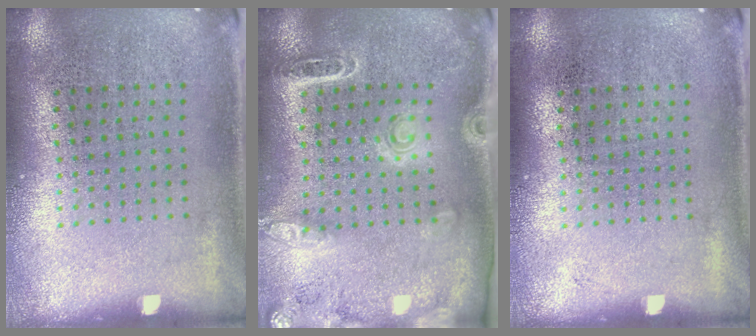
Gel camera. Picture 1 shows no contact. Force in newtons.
{"total": 1.7, "press": 1.7, "slide": 0.1}
{"total": 0.0}